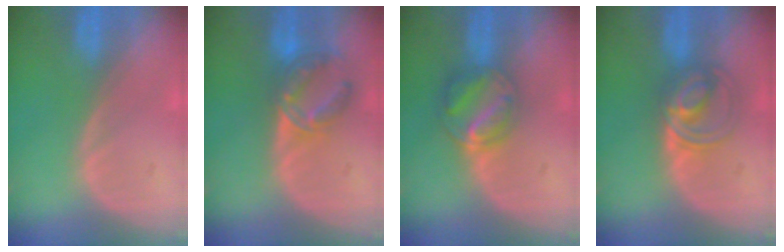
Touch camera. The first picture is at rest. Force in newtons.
{"total": 7.3, "press": 6.3, "slide": 3.7}
{"total": 6.4, "press": 5.6, "slide": 3.1}
{"total": 5.5, "press": 5.5, "slide": 0.6}